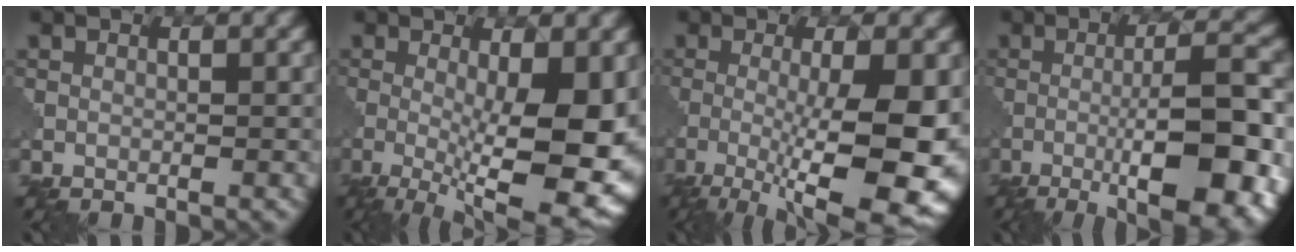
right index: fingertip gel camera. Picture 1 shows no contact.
{"total": 13.2, "force": [-1.7, 4.0, 12.5], "torque": [-0.163, -0.021, -0.014]}
{"total": 11.8, "force": [-2.6, 3.0, 11.1], "torque": [-0.171, -0.015, -0.035]}
{"total": 12.0, "force": [-3.6, 2.9, 11.1], "torque": [-0.150, 0.006, -0.052]}